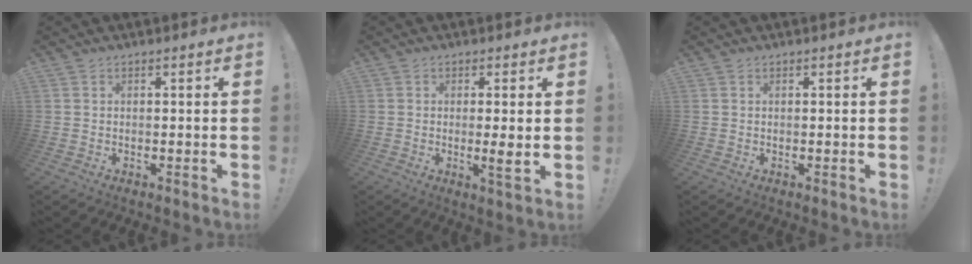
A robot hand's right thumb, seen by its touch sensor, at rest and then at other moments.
{"total": 4.8, "force": [-0.3, -0.2, 4.7], "torque": [-0.070, -0.013, -0.005]}
{"total": 0.0}